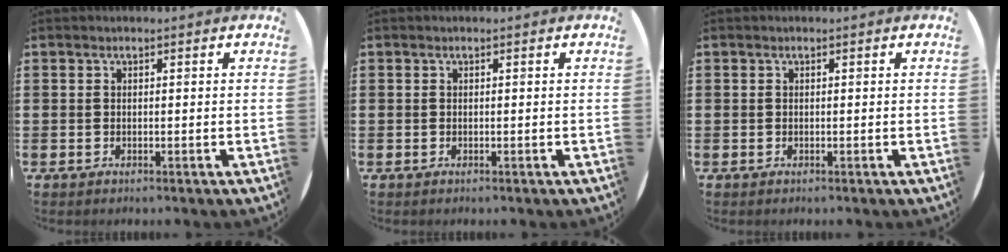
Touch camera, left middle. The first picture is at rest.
{"total": 0.0}
{"total": 0.0}